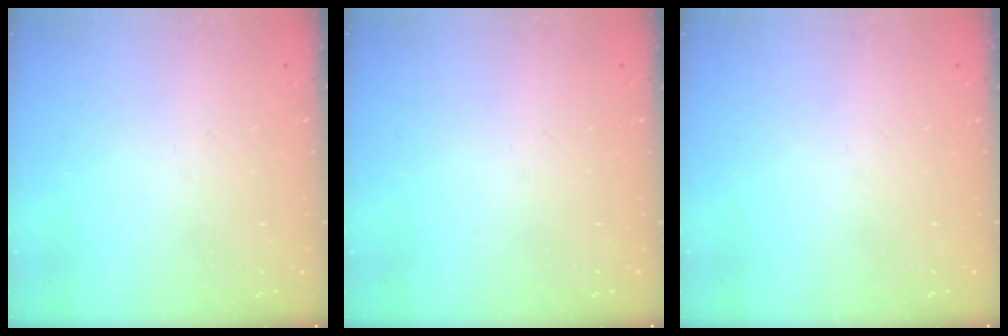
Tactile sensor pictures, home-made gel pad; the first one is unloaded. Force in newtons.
{"total": 0.0}
{"total": 0.0}